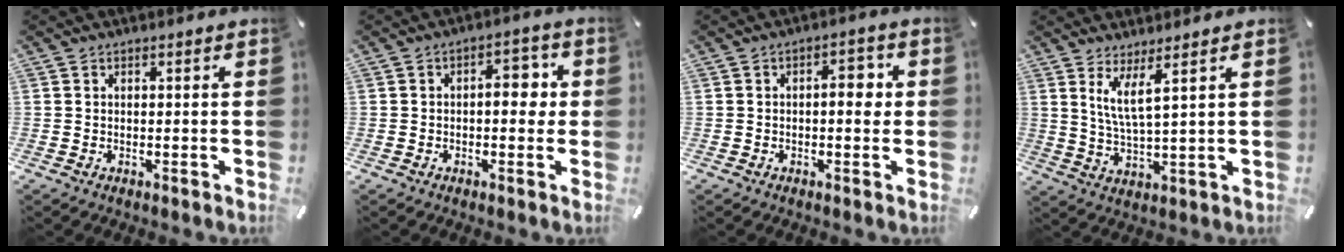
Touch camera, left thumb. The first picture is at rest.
{"total": 6.5, "force": [0.2, 3.6, 5.5], "torque": [-0.072, 0.006, -0.006]}
{"total": 5.7, "force": [0.2, 2.8, 5.0], "torque": [-0.070, 0.007, -0.005]}
{"total": 6.9, "force": [3.8, 0.7, 5.7], "torque": [-0.120, -0.008, 0.067]}